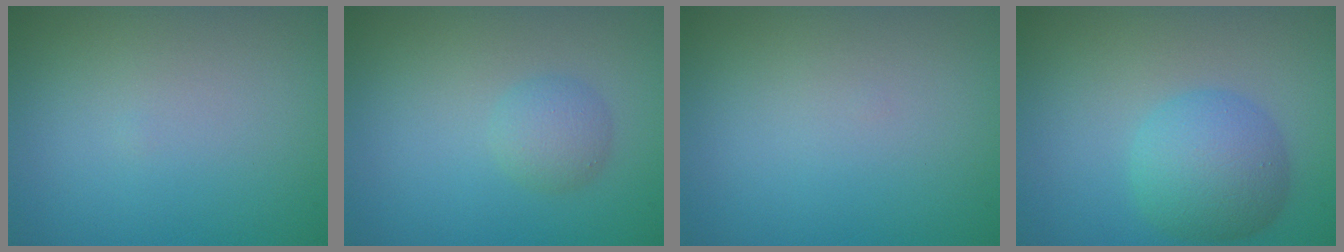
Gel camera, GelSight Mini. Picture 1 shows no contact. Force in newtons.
{"total": 1.8, "press": 1.8, "slide": 0.1}
{"total": 0.0}
{"total": 4.8, "press": 4.8, "slide": 0.1}